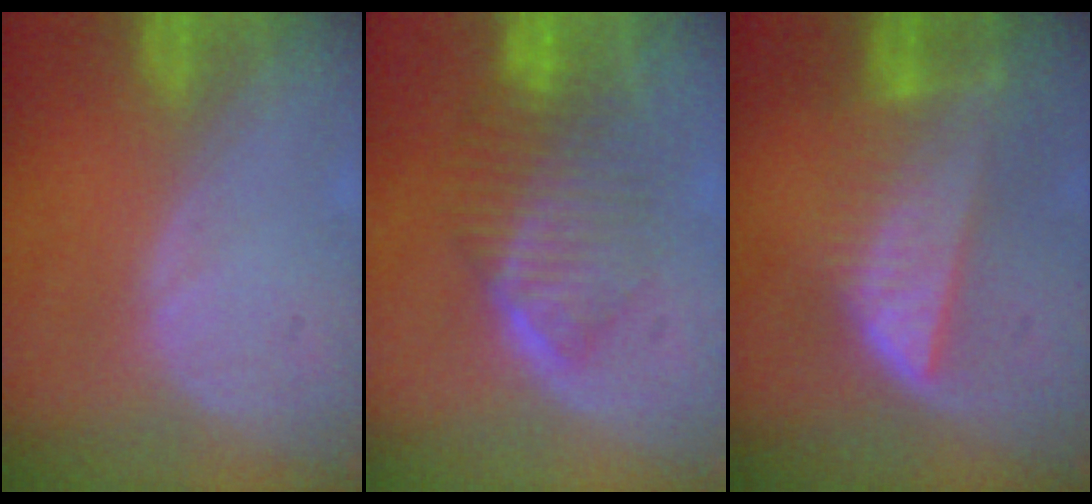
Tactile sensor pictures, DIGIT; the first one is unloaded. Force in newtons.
{"total": 6.5, "press": 6.5, "slide": 0.9}
{"total": 7.3, "press": 6.9, "slide": 2.6}